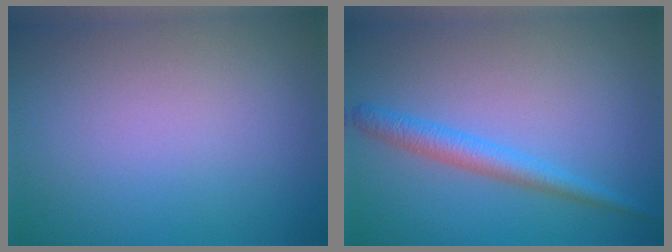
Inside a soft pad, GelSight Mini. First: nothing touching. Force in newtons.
{"total": 2.6, "press": 2.6, "slide": 0.2}